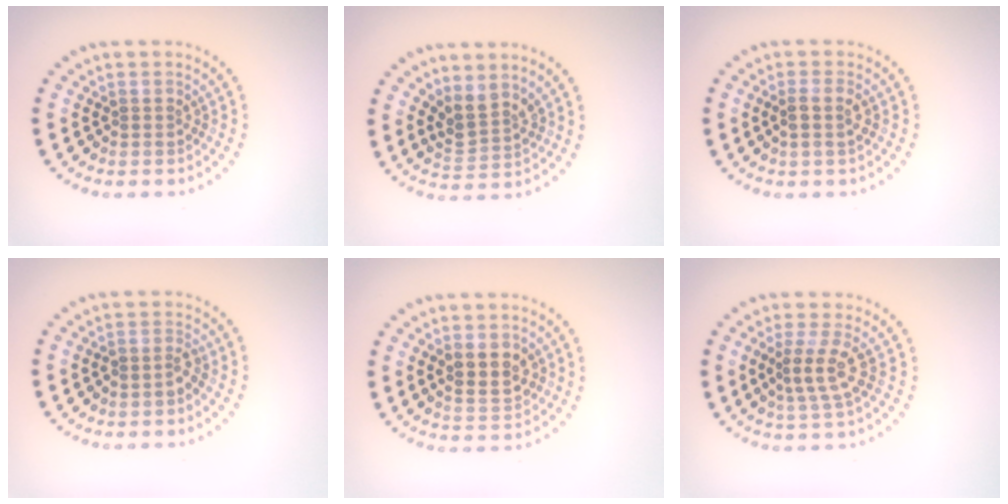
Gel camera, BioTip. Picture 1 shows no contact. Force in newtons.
{"total": 2.6, "press": 1.9, "slide": 1.7}
{"total": 1.8, "press": 1.5, "slide": 1.0}
{"total": 1.4, "press": 1.1, "slide": 0.8}
{"total": 3.0, "press": 2.9, "slide": 0.6}
{"total": 2.8, "press": 2.2, "slide": 1.8}